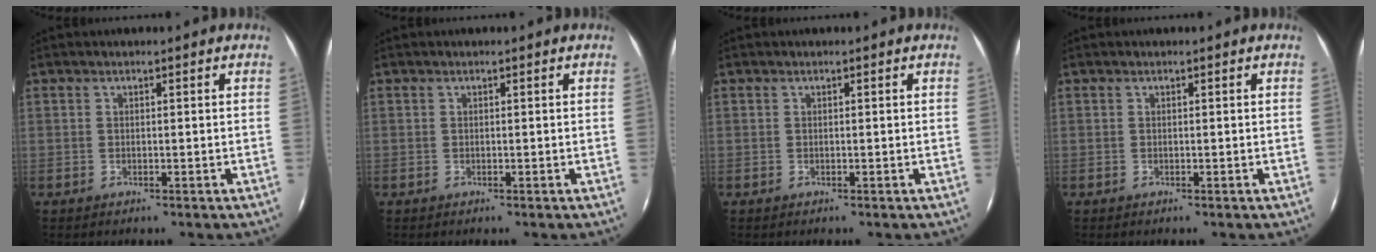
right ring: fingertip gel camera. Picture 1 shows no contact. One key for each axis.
{"total": 0.0}
{"total": 0.0}
{"total": 0.0}